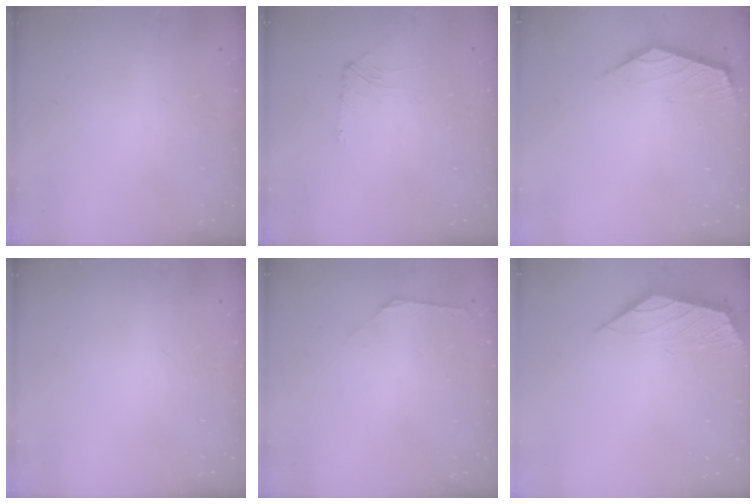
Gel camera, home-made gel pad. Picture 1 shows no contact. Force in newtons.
{"total": 2.8, "press": 2.7, "slide": 0.5}
{"total": 2.6, "press": 2.5, "slide": 0.6}
{"total": 0.0}
{"total": 1.7, "press": 1.6, "slide": 0.6}
{"total": 2.2, "press": 2.2, "slide": 0.5}